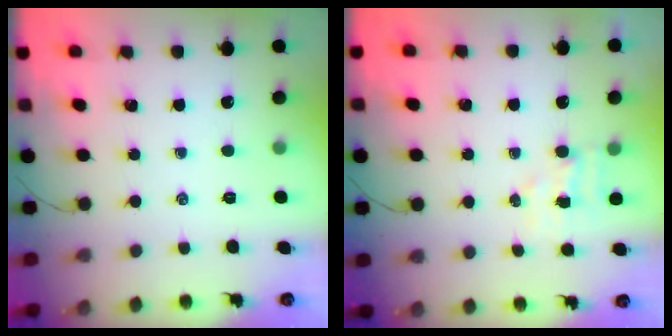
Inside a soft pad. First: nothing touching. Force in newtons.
{"total": 3.9, "press": 3.7, "slide": 1.0}